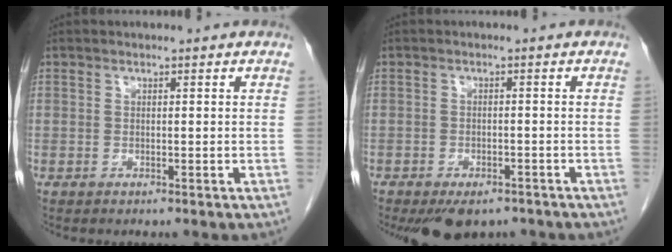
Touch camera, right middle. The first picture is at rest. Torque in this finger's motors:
{"motor_torque": [0.03, -0.02, 0.01, 0.03]}